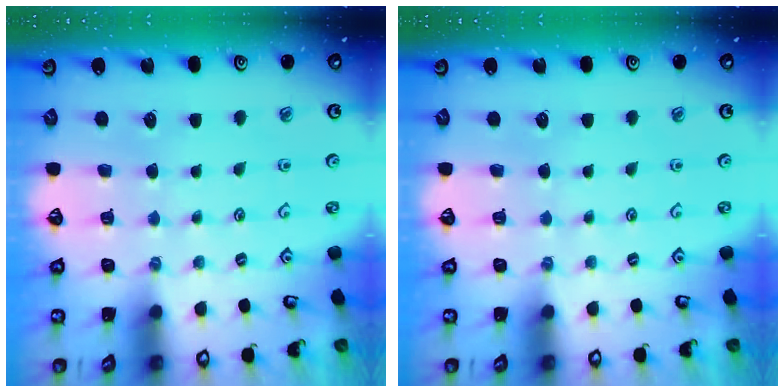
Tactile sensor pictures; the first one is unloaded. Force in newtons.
{"total": 0.0}